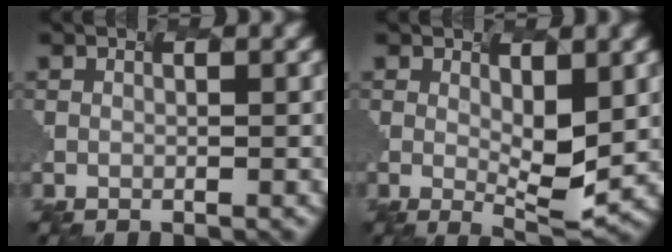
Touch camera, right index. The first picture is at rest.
{"total": 2.1, "force": [-0.3, -0.5, 2.0], "torque": [-0.061, -0.029, 0.028]}